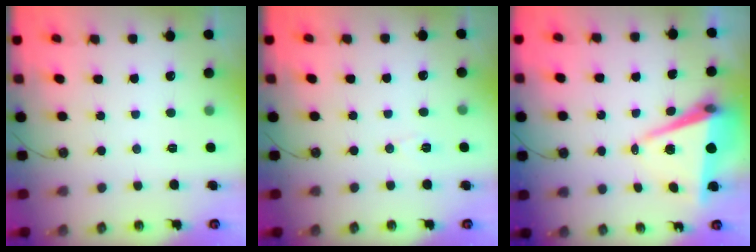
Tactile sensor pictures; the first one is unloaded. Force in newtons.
{"total": 4.1, "press": 3.7, "slide": 1.7}
{"total": 8.0, "press": 6.9, "slide": 4.1}